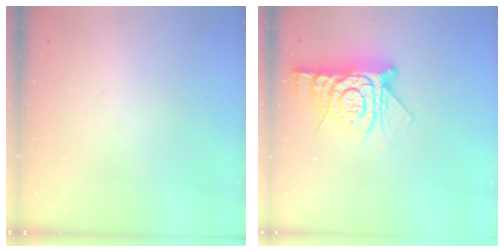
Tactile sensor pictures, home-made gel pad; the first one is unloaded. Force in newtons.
{"total": 12.8, "press": 12.8, "slide": 1.0}